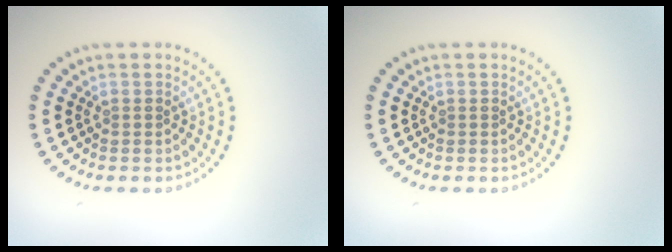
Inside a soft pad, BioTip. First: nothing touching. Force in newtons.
{"total": 0.0}